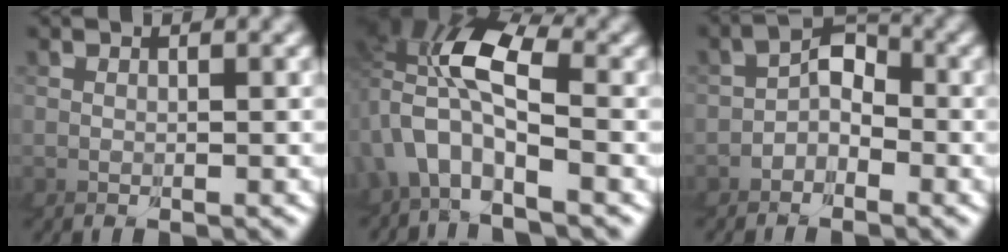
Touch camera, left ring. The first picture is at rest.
{"total": 7.5, "force": [-0.7, 5.8, 4.8], "torque": [-0.128, -0.009, -0.020]}
{"total": 4.7, "force": [-1.9, 4.2, 0.5], "torque": [-0.040, -0.020, -0.033]}